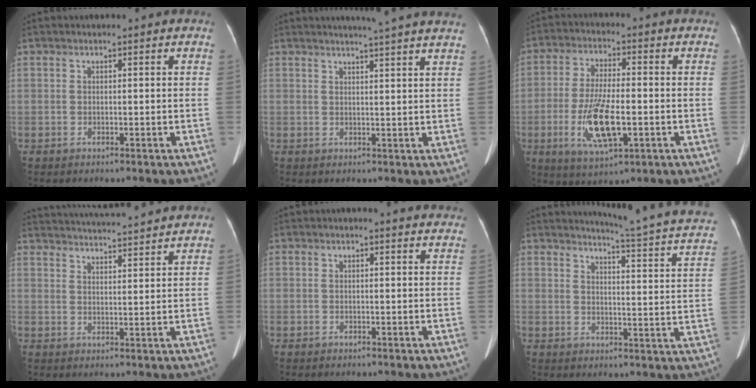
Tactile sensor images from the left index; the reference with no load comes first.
{"total": 9.6, "force": [8.5, -0.9, 4.4], "torque": [-0.059, 0.002, 0.087]}
{"total": 10.5, "force": [-2.8, 2.9, 9.6], "torque": [-0.195, -0.009, -0.046]}
{"total": 15.3, "force": [14.5, 0.8, 4.8], "torque": [-0.090, 0.022, 0.207]}
{"total": 2.2, "force": [1.8, 0.6, 1.0], "torque": [-0.017, 0.004, 0.006]}
{"total": 16.6, "force": [15.3, -0.3, 6.5], "torque": [-0.088, -0.079, 0.163]}